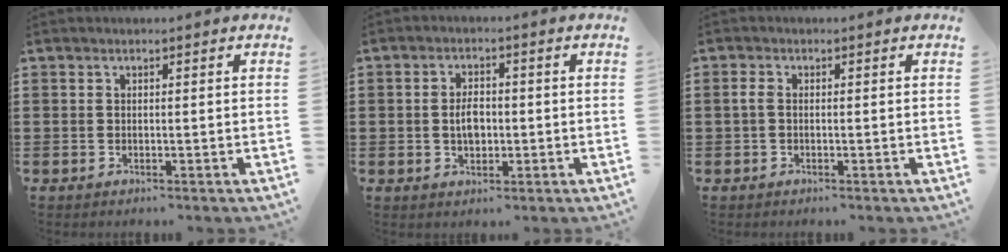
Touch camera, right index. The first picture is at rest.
{"total": 3.7, "force": [-0.3, 2.0, 3.1], "torque": [-0.054, 0.000, -0.007]}
{"total": 1.2, "force": [-0.2, 0.2, 1.2], "torque": [-0.026, -0.002, -0.005]}